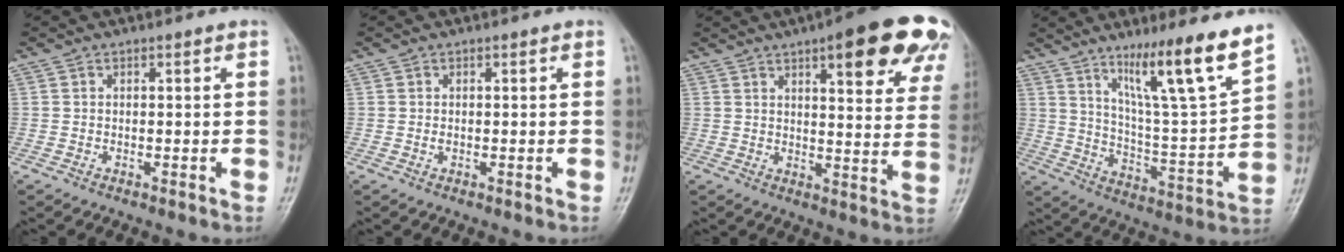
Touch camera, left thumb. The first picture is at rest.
{"total": 0.5, "force": [-0.1, 0.3, 0.4], "torque": [-0.005, 0.003, 0.002]}
{"total": 20.2, "force": [11.0, 5.7, 15.9], "torque": [-0.170, -0.031, 0.130]}
{"total": 16.5, "force": [11.0, 0.7, 12.3], "torque": [-0.188, -0.070, 0.186]}